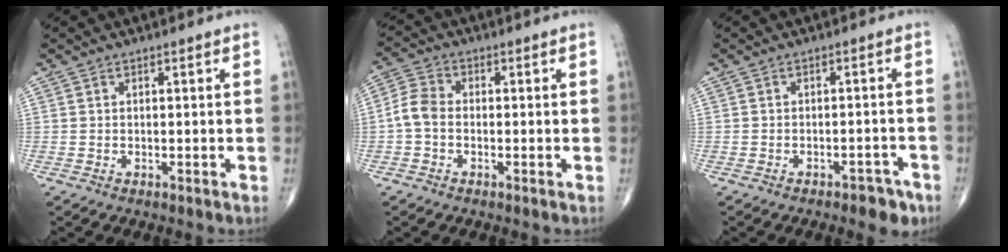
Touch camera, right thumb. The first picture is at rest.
{"total": 4.8, "force": [-0.9, 3.4, 3.3], "torque": [-0.064, 0.013, -0.030]}
{"total": 4.6, "force": [-3.4, 2.1, 2.4], "torque": [-0.016, 0.022, -0.041]}